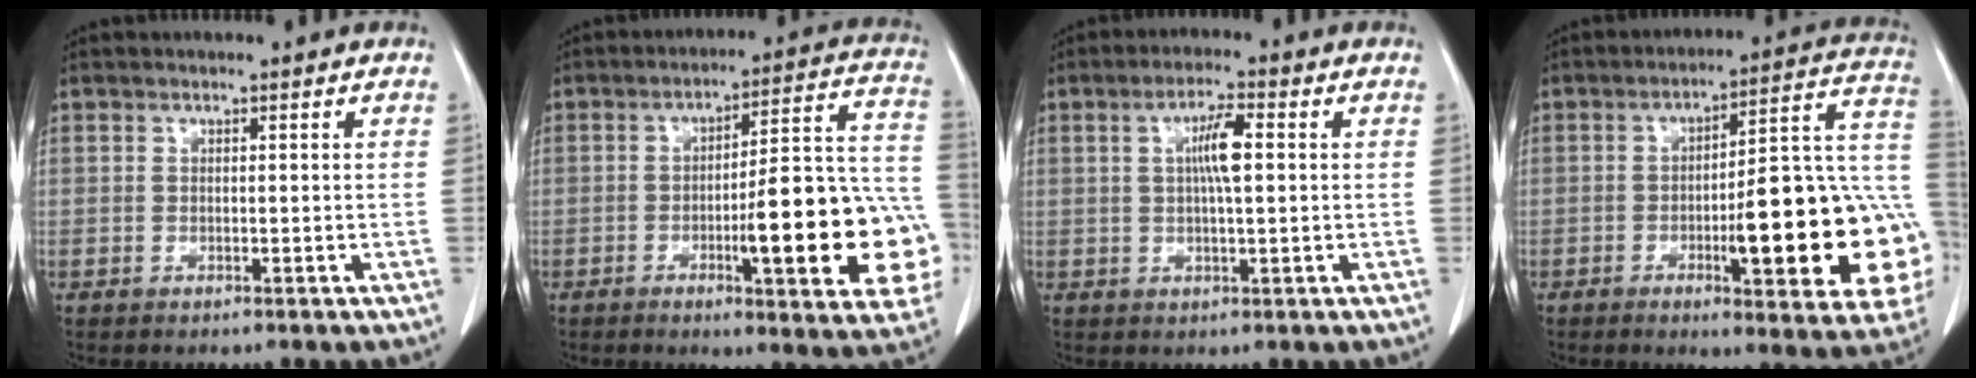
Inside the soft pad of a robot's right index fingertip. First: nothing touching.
{"total": 20.4, "force": [-5.2, 3.3, 19.5], "torque": [-0.173, 0.030, -0.056]}
{"total": 5.2, "force": [0.9, 0.7, 5.1], "torque": [-0.093, 0.006, 0.015]}
{"total": 21.8, "force": [-4.6, 3.9, 21.0], "torque": [-0.198, 0.025, -0.051]}